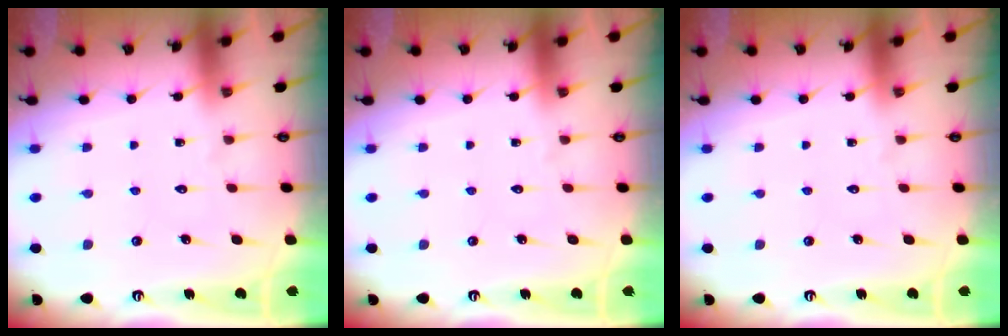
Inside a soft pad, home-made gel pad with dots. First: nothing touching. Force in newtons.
{"total": 0.0}
{"total": 0.0}